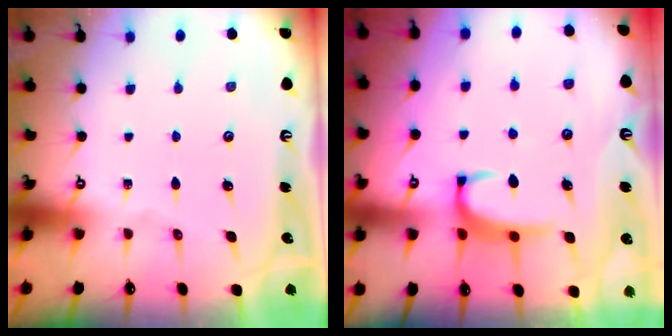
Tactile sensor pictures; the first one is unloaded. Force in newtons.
{"total": 2.3, "press": 2.2, "slide": 0.8}